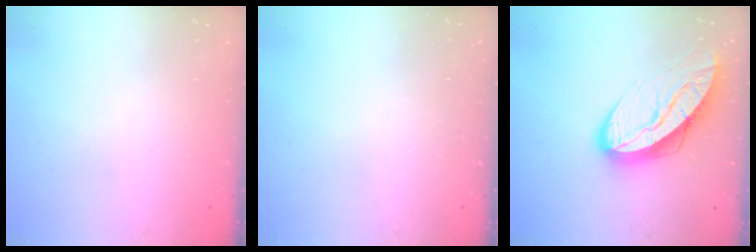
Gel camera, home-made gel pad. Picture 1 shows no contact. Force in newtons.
{"total": 0.0}
{"total": 14.8, "press": 14.8, "slide": 1.3}